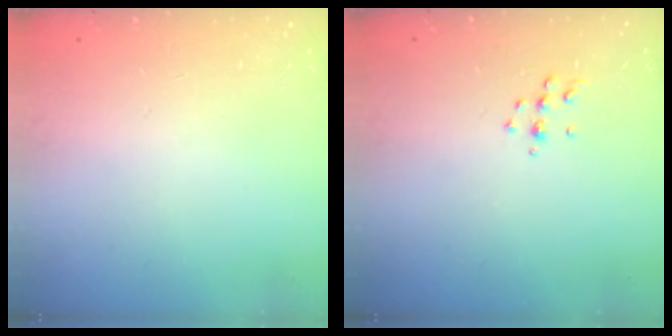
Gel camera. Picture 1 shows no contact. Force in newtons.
{"total": 4.7, "press": 4.6, "slide": 0.8}